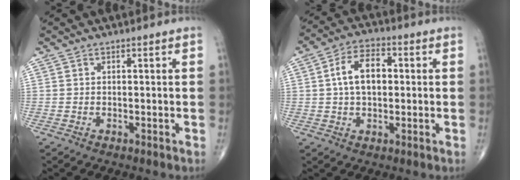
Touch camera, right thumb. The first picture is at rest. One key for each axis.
{"total": 9.0, "fx": 0.9, "fy": 5.4, "fz": 7.1, "tx": -0.119, "ty": 0.019, "tz": 0.011}